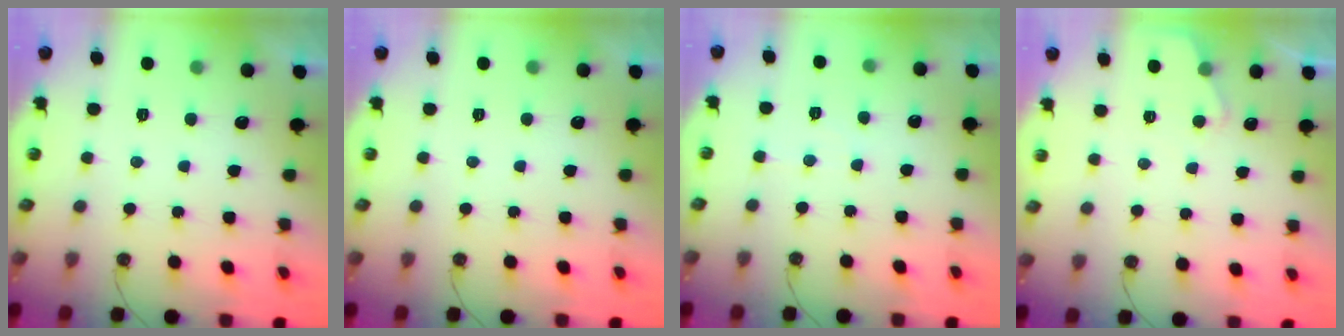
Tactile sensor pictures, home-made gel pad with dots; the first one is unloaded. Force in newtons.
{"total": 0.0}
{"total": 3.3, "press": 3.3, "slide": 0.5}
{"total": 3.2, "press": 3.2, "slide": 0.5}